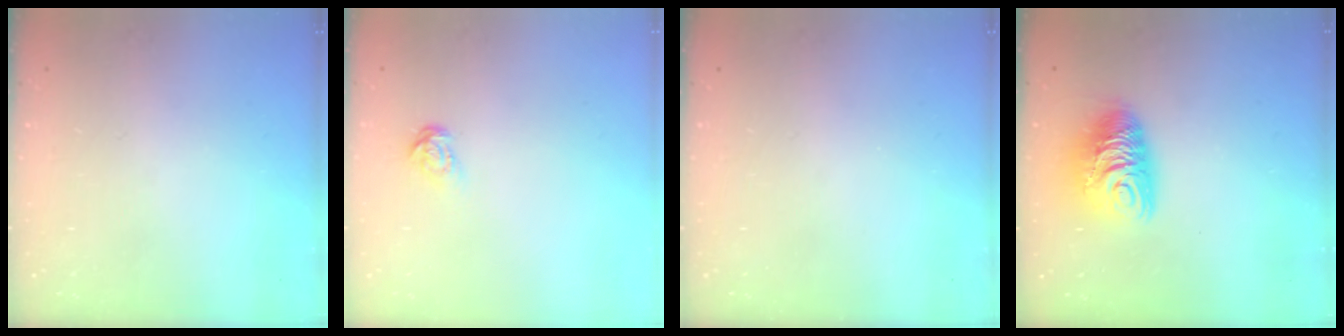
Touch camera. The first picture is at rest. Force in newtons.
{"total": 3.8, "press": 3.7, "slide": 0.3}
{"total": 0.0}
{"total": 9.5, "press": 9.5, "slide": 1.0}